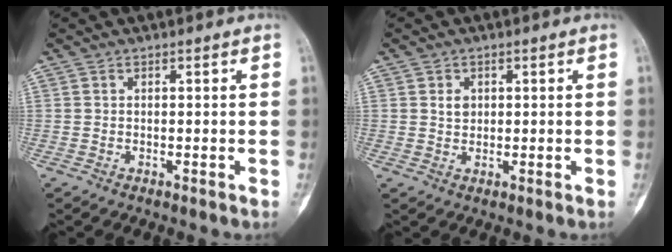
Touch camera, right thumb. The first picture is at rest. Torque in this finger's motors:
{"motor_torque": [-0.02, 0.01, 0.01, -0.01, 0.02]}